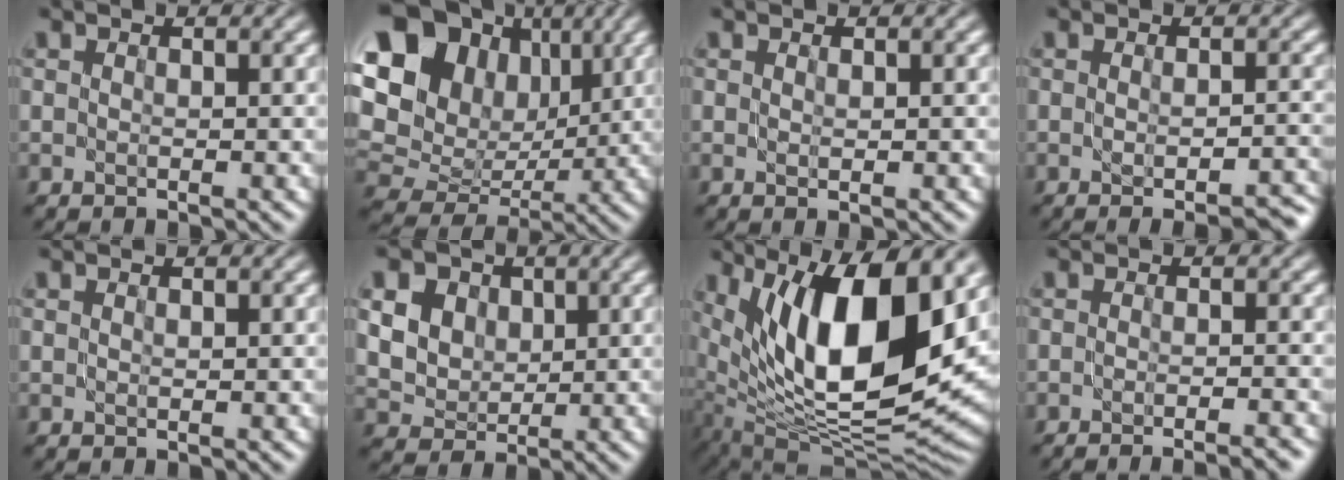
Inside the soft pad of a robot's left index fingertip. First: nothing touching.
{"total": 18.8, "force": [6.2, 15.0, 9.4], "torque": [-0.224, 0.042, 0.110]}
{"total": 0.7, "force": [0.0, 0.1, 0.7], "torque": [-0.010, -0.001, 0.001]}
{"total": 4.9, "force": [-2.1, 1.6, 4.1], "torque": [-0.029, -0.002, -0.011]}
{"total": 0.0}
{"total": 11.7, "force": [4.9, 9.0, 5.6], "torque": [-0.128, 0.031, 0.078]}
{"total": 15.4, "force": [4.9, 6.0, 13.3], "torque": [-0.219, -0.016, 0.089]}
{"total": 4.6, "force": [-3.5, 1.1, 2.8], "torque": [-0.021, 0.003, -0.037]}